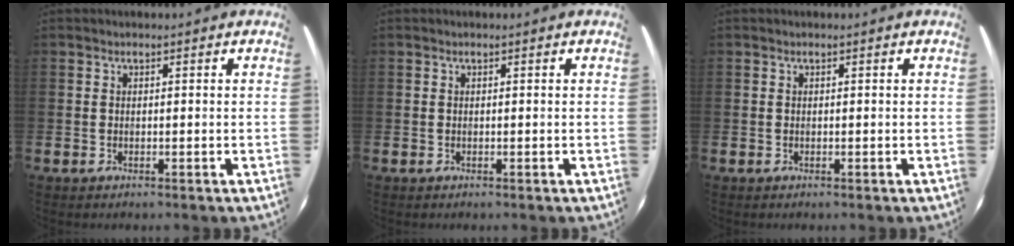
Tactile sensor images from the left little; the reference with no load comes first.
{"total": 0.0}
{"total": 0.0}